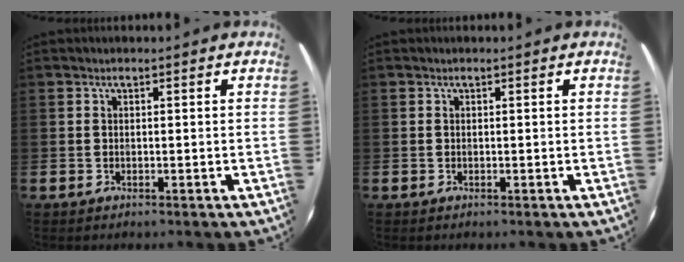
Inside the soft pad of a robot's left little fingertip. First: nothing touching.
{"total": 0.0}